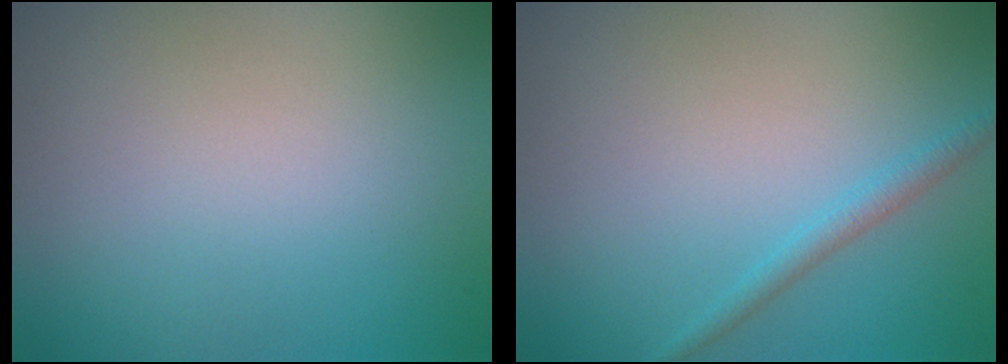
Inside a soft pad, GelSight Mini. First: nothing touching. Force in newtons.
{"total": 1.5, "press": 1.5, "slide": 0.1}